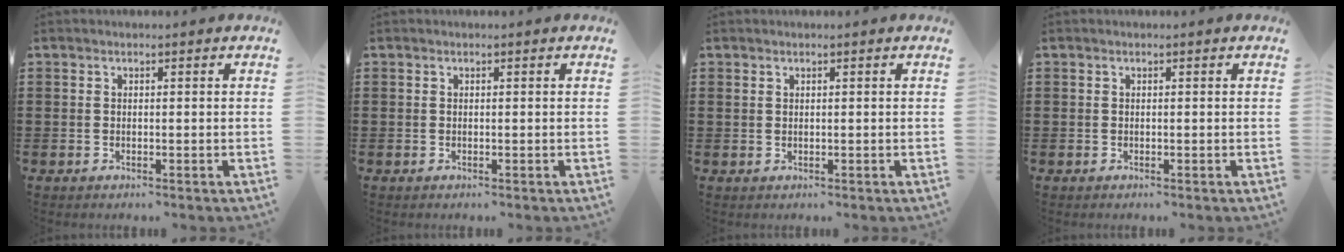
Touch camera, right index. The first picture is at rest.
{"total": 0.0}
{"total": 0.6, "force": [0.5, 0.4, 0.2], "torque": [-0.006, 0.002, 0.009]}
{"total": 0.0}